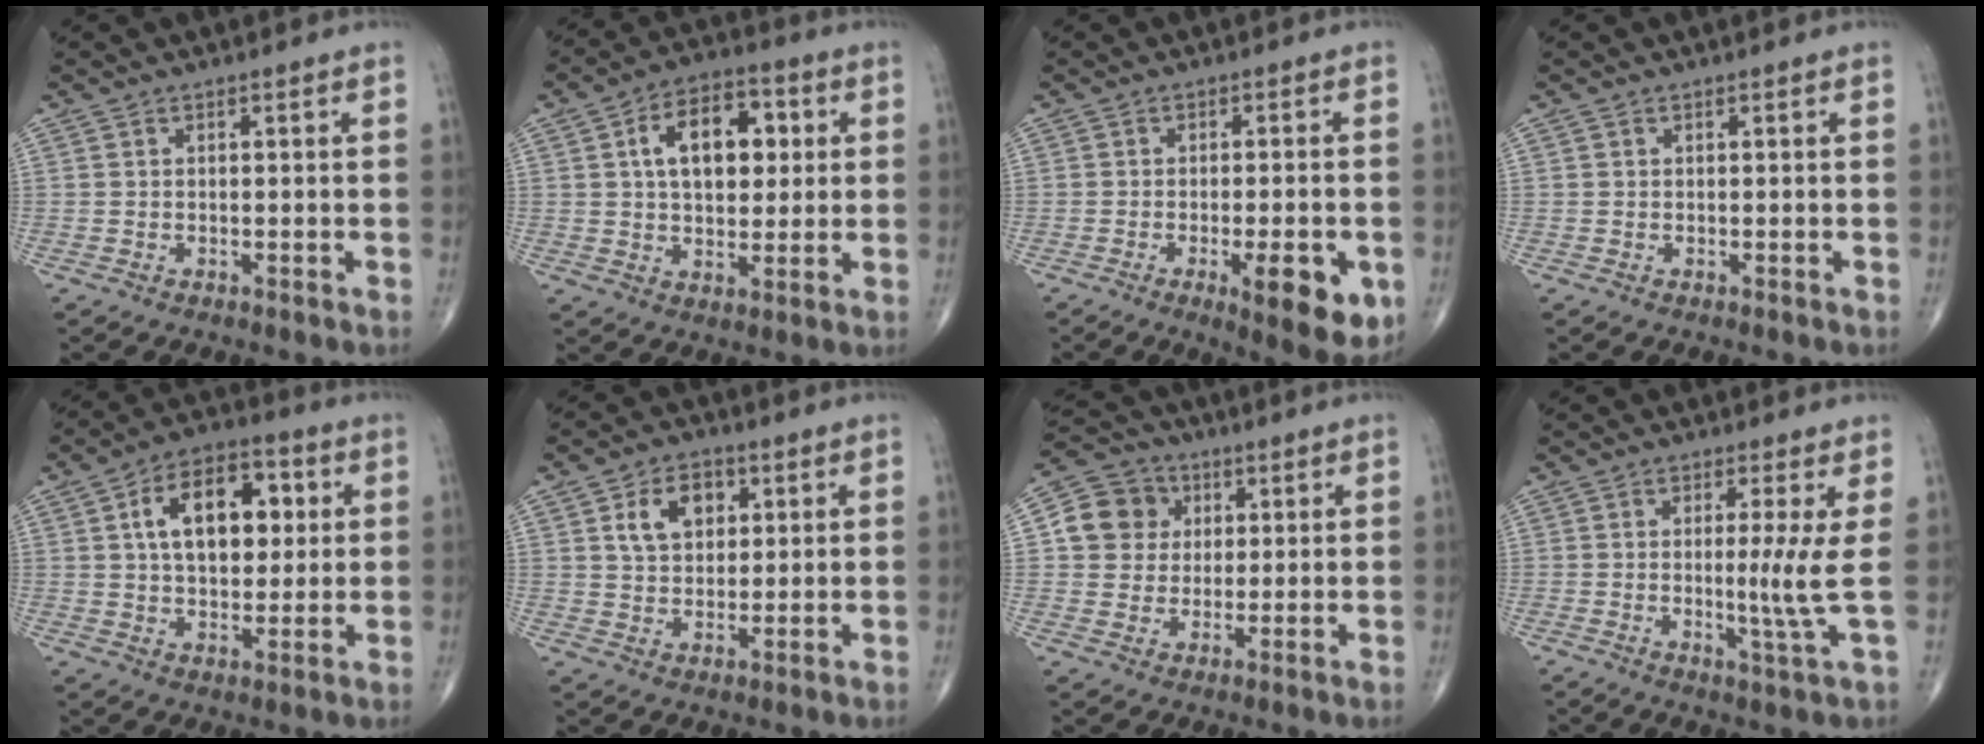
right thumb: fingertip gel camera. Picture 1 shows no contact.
{"total": 13.5, "force": [3.0, 8.2, 10.3], "torque": [-0.131, 0.010, 0.042]}
{"total": 10.9, "force": [-3.8, 3.2, 9.7], "torque": [-0.118, -0.008, -0.044]}
{"total": 0.0}
{"total": 15.2, "force": [3.4, 9.1, 11.7], "torque": [-0.152, 0.010, 0.050]}
{"total": 8.2, "force": [2.8, 5.7, 5.1], "torque": [-0.061, -0.005, 0.047]}
{"total": 9.6, "force": [2.1, 8.9, 3.0], "torque": [-0.026, 0.003, 0.026]}
{"total": 5.4, "force": [0.4, -1.0, 5.3], "torque": [-0.110, -0.021, 0.004]}